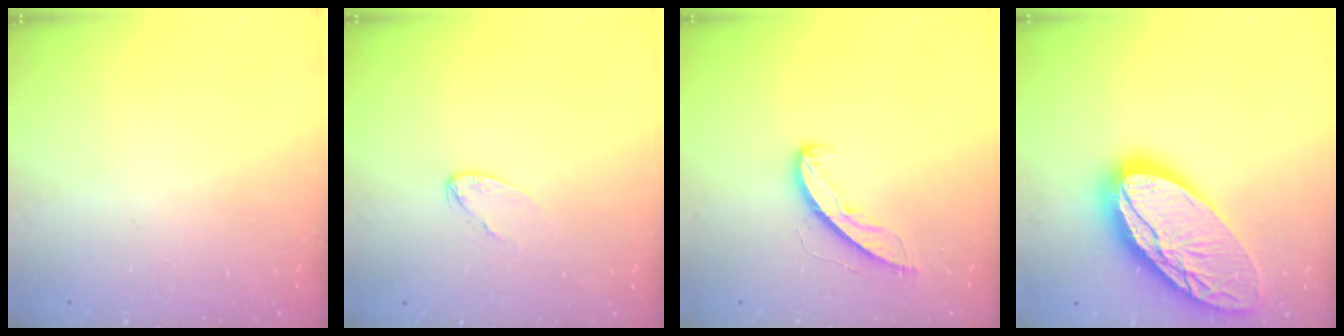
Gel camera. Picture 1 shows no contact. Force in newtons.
{"total": 3.9, "press": 3.9, "slide": 0.4}
{"total": 6.7, "press": 6.7, "slide": 0.5}
{"total": 26.8, "press": 26.6, "slide": 2.8}